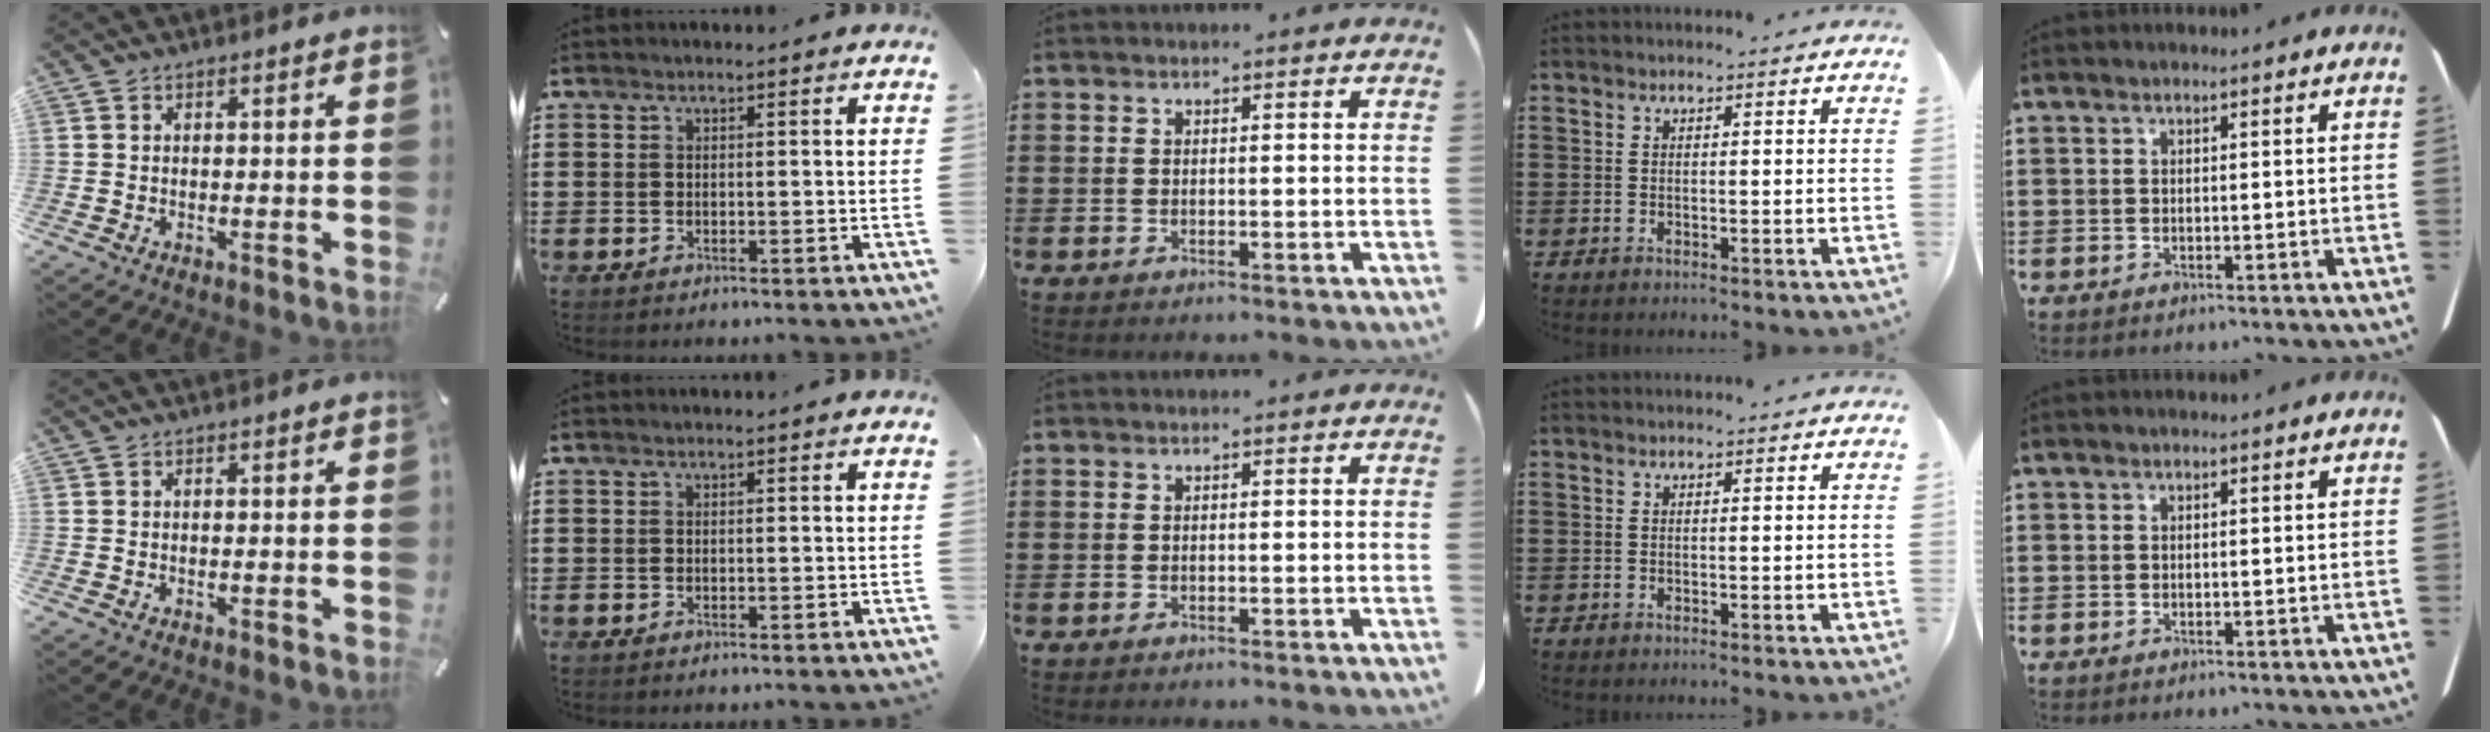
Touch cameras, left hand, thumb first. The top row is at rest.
{}